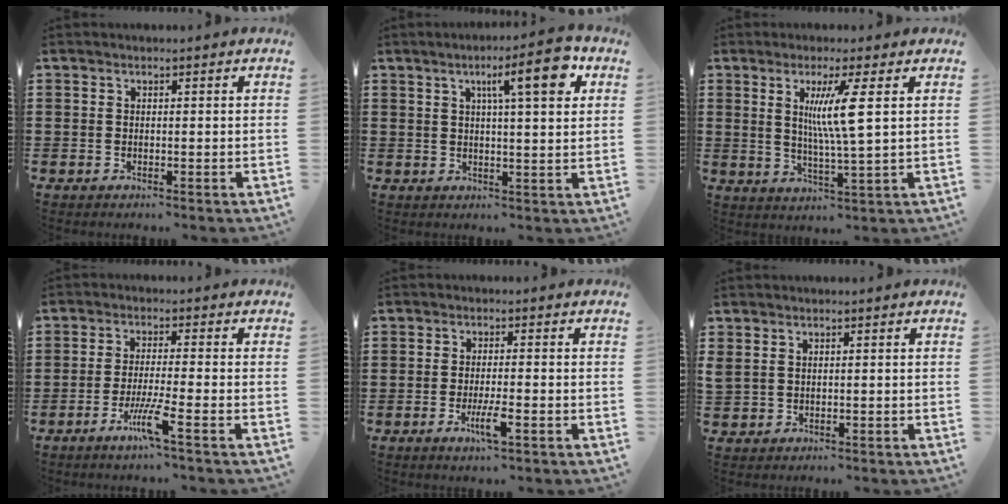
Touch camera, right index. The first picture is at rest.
{"total": 8.9, "force": [3.8, 1.7, 7.8], "torque": [-0.121, -0.002, 0.052]}
{"total": 7.4, "force": [2.1, 0.0, 7.1], "torque": [-0.141, -0.005, 0.030]}
{"total": 5.9, "force": [-3.3, -0.4, 4.9], "torque": [-0.098, -0.016, -0.061]}
{"total": 4.2, "force": [-1.8, 0.5, 3.8], "torque": [-0.076, -0.011, -0.034]}
{"total": 0.8, "force": [0.5, 0.5, 0.4], "torque": [-0.011, 0.003, 0.009]}